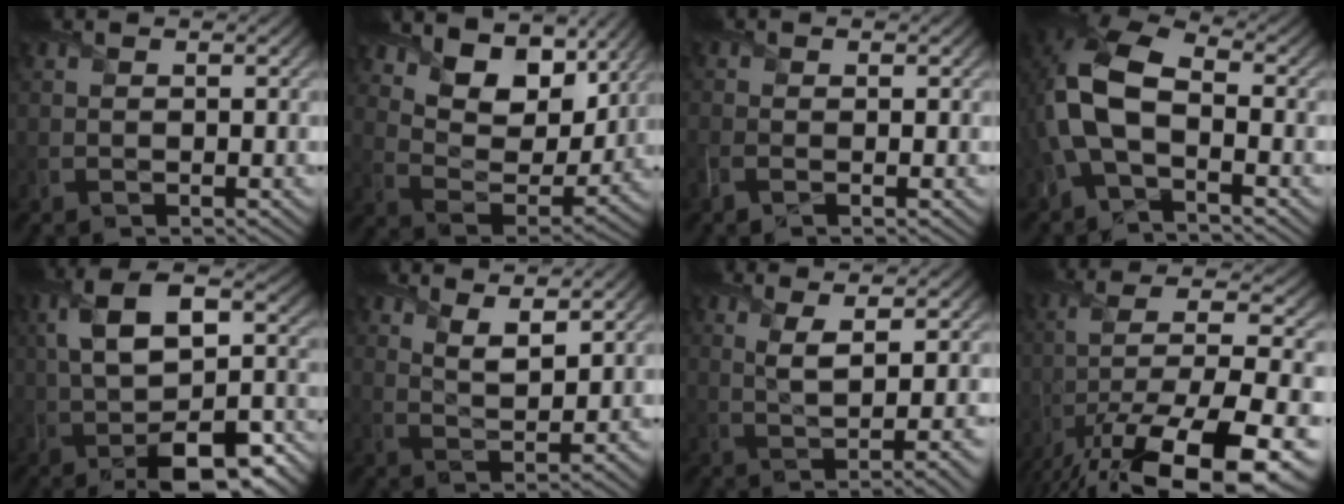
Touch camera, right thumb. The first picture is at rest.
{"total": 11.2, "force": [7.2, 6.0, 6.1], "torque": [-0.135, -0.003, 0.121]}
{"total": 1.7, "force": [-0.7, 0.7, 1.4], "torque": [-0.042, -0.003, -0.022]}
{"total": 9.4, "force": [-1.2, 5.1, 7.8], "torque": [-0.186, 0.012, -0.038]}
{"total": 16.3, "force": [-1.9, 7.3, 14.5], "torque": [-0.248, 0.012, -0.024]}
{"total": 5.3, "force": [3.7, 1.4, 3.5], "torque": [-0.067, -0.010, 0.078]}
{"total": 5.2, "force": [1.2, 1.1, 5.0], "torque": [-0.079, 0.008, 0.022]}
{"total": 18.0, "force": [-9.8, 5.4, 14.1], "torque": [-0.268, -0.017, -0.145]}